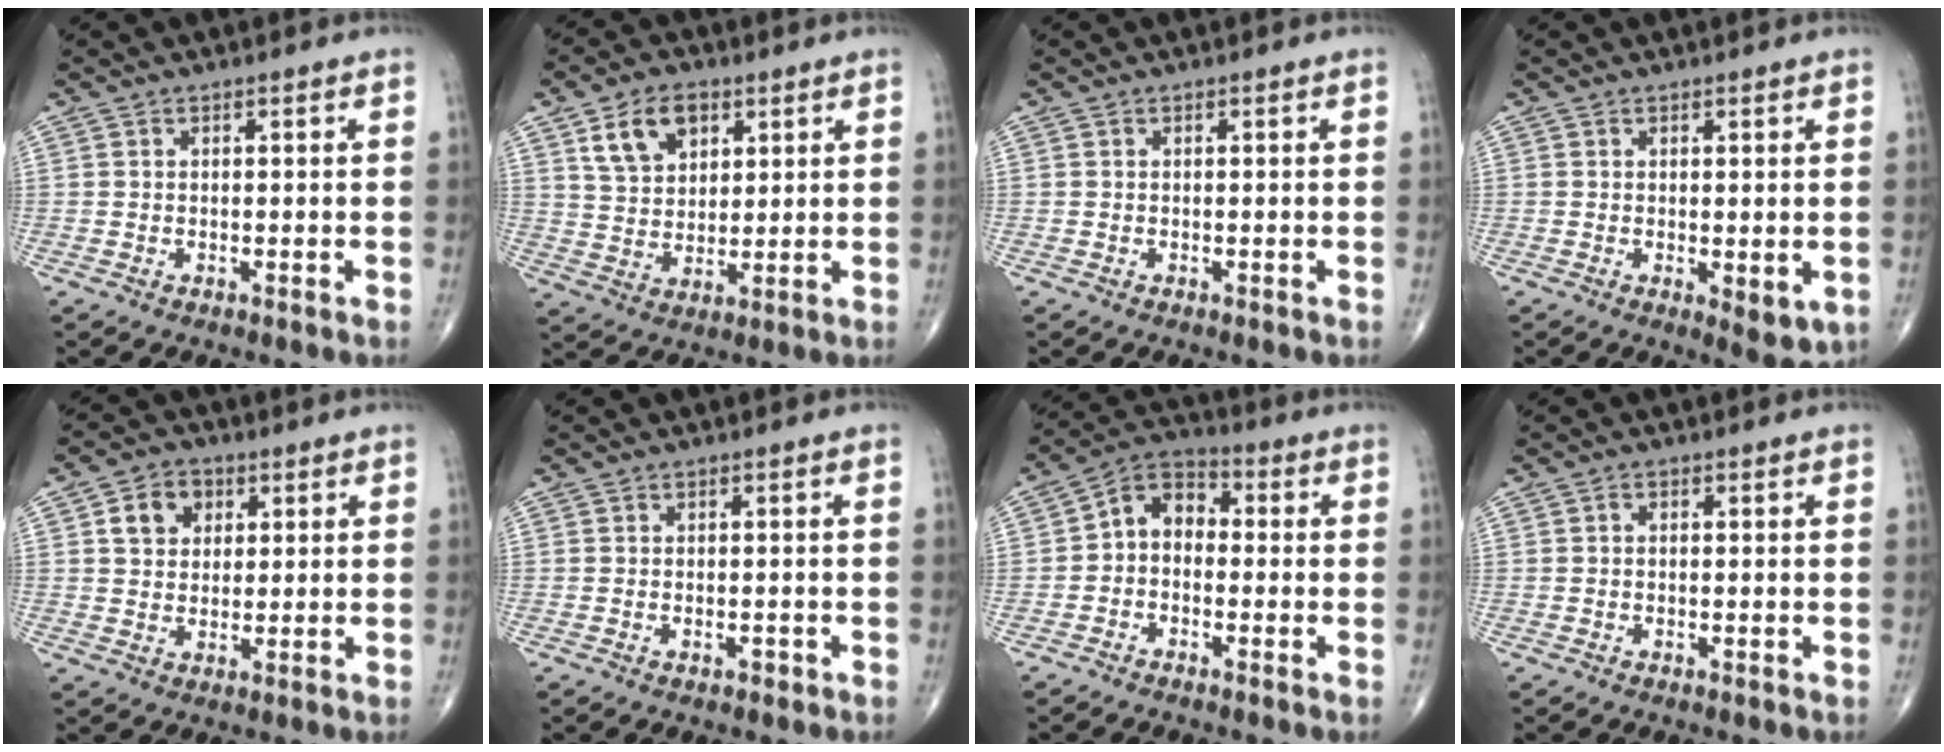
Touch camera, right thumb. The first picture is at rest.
{"total": 9.5, "force": [4.5, 6.3, 5.5], "torque": [-0.074, -0.016, 0.085]}
{"total": 0.0}
{"total": 4.4, "force": [-0.7, 1.8, 4.0], "torque": [-0.047, -0.013, -0.004]}
{"total": 6.5, "force": [2.2, 5.2, 3.2], "torque": [-0.026, -0.001, 0.033]}
{"total": 1.1, "force": [-0.6, 0.6, 0.7], "torque": [-0.012, 0.006, -0.008]}
{"total": 7.3, "force": [-0.6, 5.5, 4.9], "torque": [-0.057, 0.031, -0.032]}
{"total": 0.8, "force": [0.0, 0.6, 0.5], "torque": [-0.007, 0.004, -0.003]}